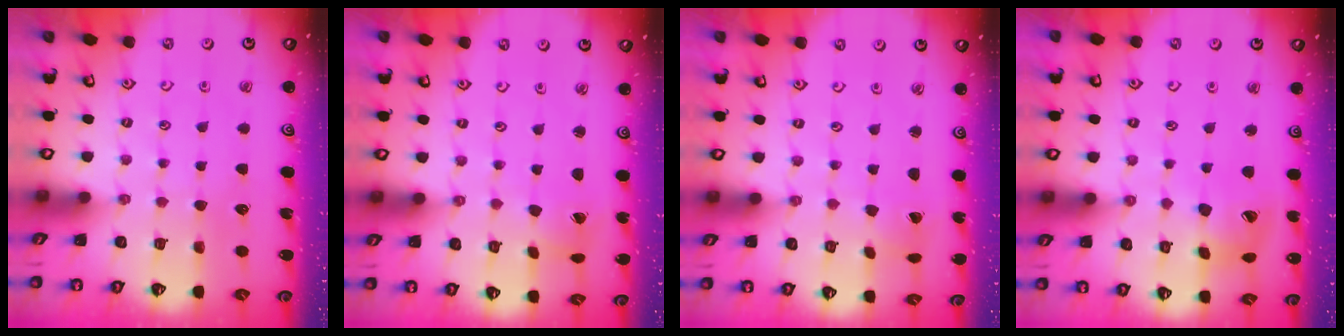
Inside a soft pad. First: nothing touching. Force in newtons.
{"total": 1.9, "press": 1.9, "slide": 0.2}
{"total": 1.6, "press": 1.6, "slide": 0.1}
{"total": 14.2, "press": 14.1, "slide": 2.0}